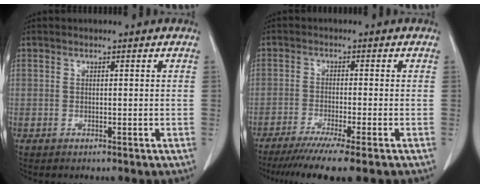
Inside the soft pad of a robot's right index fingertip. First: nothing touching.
{"total": 9.5, "force": [-7.2, -0.5, 6.2], "torque": [-0.085, -0.025, -0.112]}